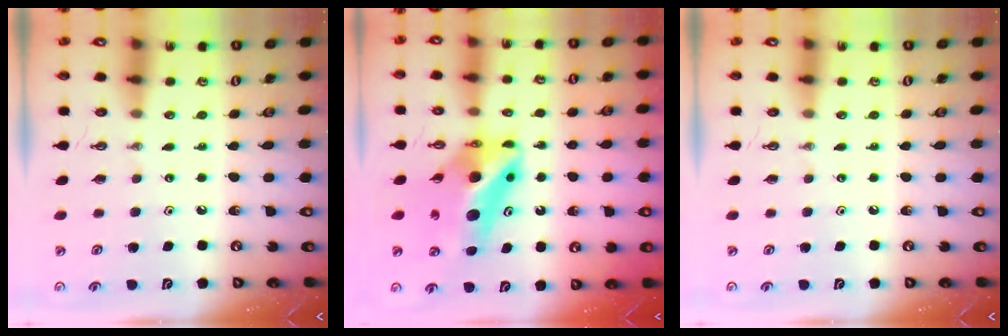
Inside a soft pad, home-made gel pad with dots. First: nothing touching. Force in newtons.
{"total": 13.2, "press": 13.1, "slide": 1.1}
{"total": 0.0}